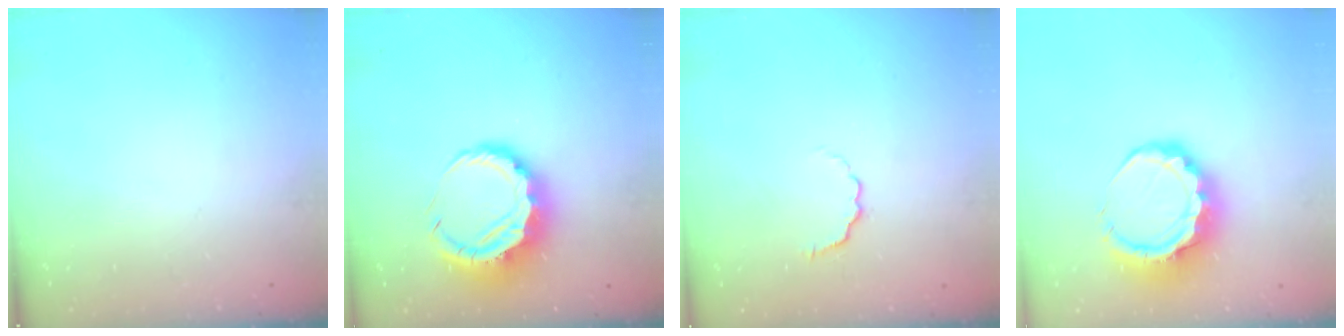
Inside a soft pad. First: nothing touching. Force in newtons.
{"total": 10.7, "press": 10.5, "slide": 2.1}
{"total": 3.7, "press": 3.5, "slide": 1.1}
{"total": 11.0, "press": 10.8, "slide": 2.1}